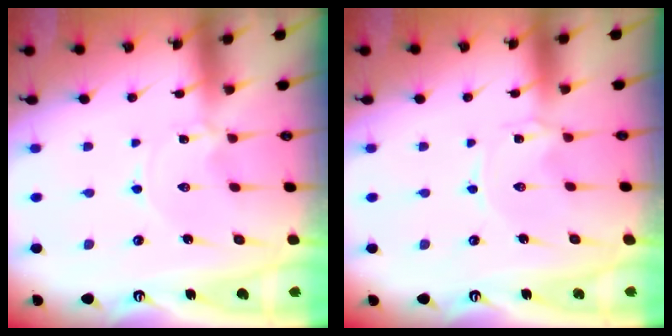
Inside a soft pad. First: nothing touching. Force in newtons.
{"total": 0.0}